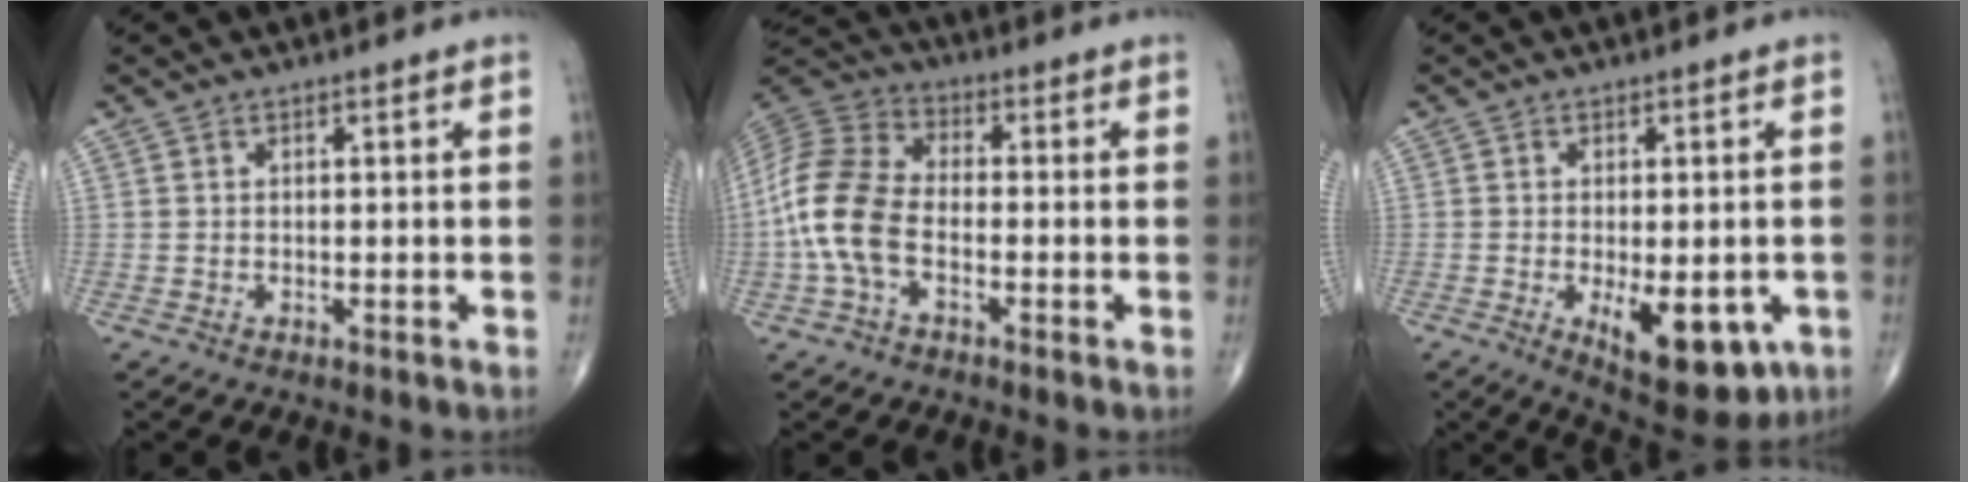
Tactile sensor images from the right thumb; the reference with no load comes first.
{"total": 12.4, "force": [-2.8, 7.2, 9.7], "torque": [-0.209, 0.032, -0.065]}
{"total": 11.8, "force": [-3.7, 5.4, 9.8], "torque": [-0.114, -0.011, -0.039]}